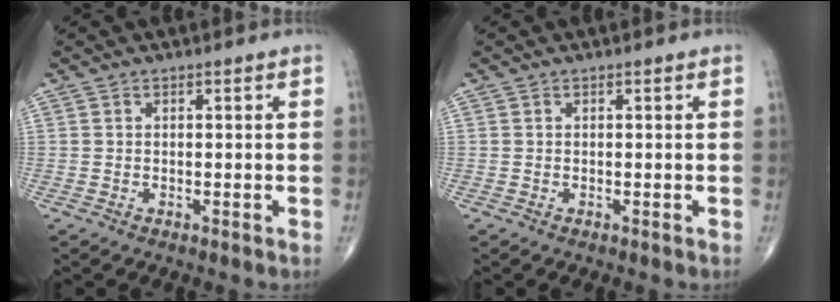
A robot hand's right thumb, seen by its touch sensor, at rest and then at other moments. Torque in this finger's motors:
{"motor_torque": [0.03, 0.03, -0.06, 0.06, 0.01]}